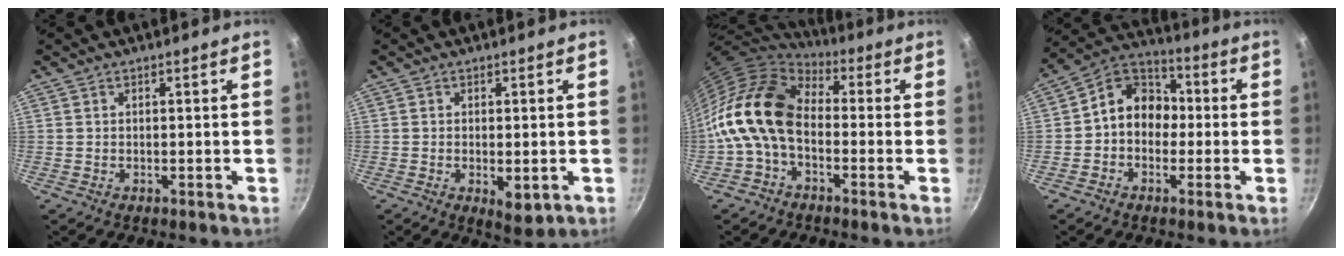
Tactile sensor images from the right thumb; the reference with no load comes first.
{"total": 4.7, "force": [-1.1, 2.1, 4.0], "torque": [-0.057, -0.011, -0.010]}
{"total": 14.6, "force": [-1.6, 9.6, 10.8], "torque": [-0.184, 0.033, -0.051]}
{"total": 10.2, "force": [-0.6, 8.3, 5.9], "torque": [-0.049, 0.039, -0.035]}